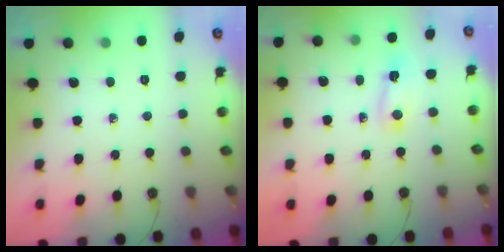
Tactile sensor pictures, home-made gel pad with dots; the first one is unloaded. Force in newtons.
{"total": 2.8, "press": 2.7, "slide": 0.6}